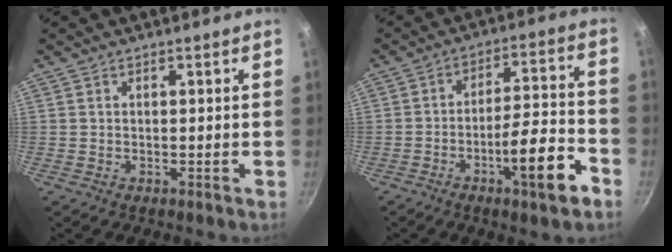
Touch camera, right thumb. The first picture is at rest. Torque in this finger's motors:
{"motor_torque": [0.71, 0.15, 2.47, -0.29, 0.59]}